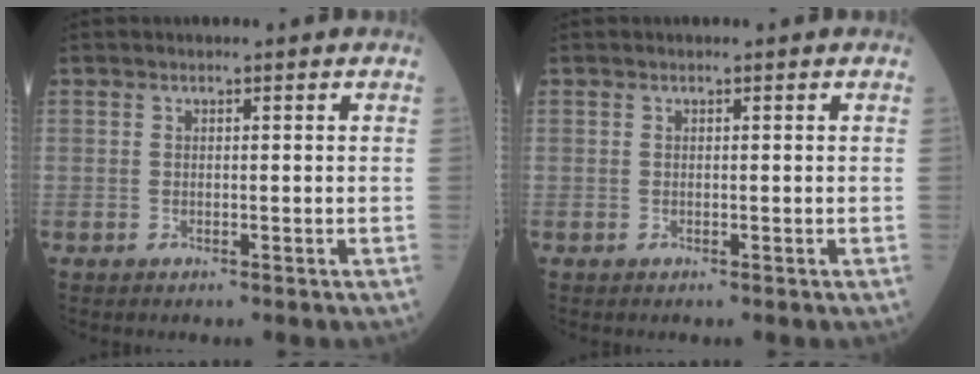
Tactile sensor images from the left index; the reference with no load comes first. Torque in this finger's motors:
{"motor_torque": [0.00, 0.00, 0.00, 0.00]}